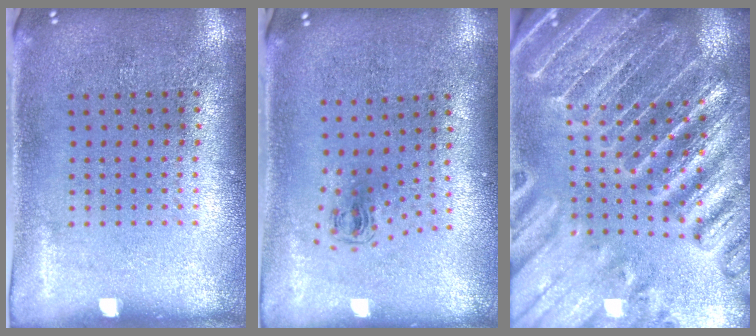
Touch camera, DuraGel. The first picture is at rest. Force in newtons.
{"total": 0.7, "press": 0.4, "slide": 0.6}
{"total": 4.5, "press": 4.1, "slide": 1.9}